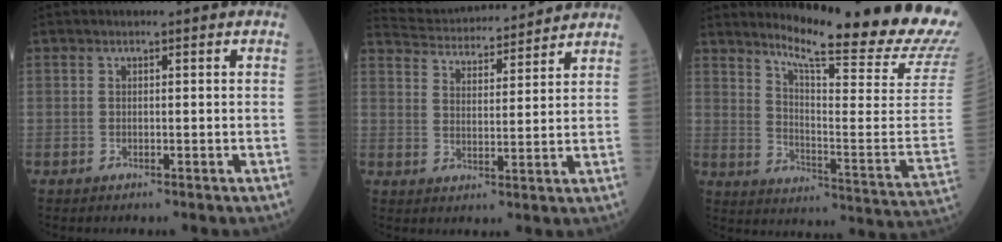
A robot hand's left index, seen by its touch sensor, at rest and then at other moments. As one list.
[{"total": 13.6, "force": [13.2, 1.5, 2.8], "torque": [-0.056, 0.025, 0.197]}, {"total": 23.0, "force": [20.5, -0.9, 10.4], "torque": [-0.170, -0.125, 0.261]}]